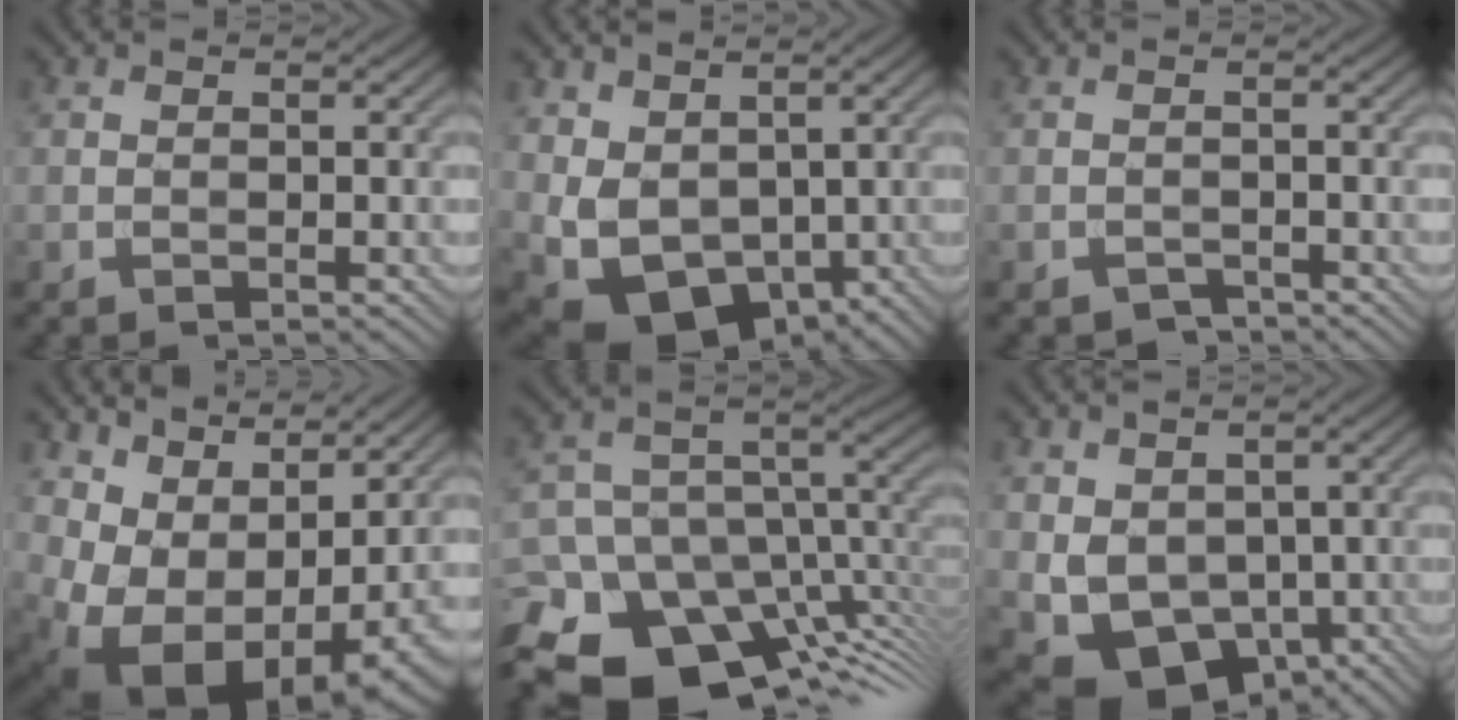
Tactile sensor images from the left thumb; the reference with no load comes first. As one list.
[{"total": 7.8, "force": [0.8, 5.5, 5.6], "torque": [-0.142, -0.019, 0.020]}, {"total": 1.5, "force": [-1.3, 0.7, 0.3], "torque": [-0.001, 0.000, -0.025]}, {"total": 13.1, "force": [2.4, 8.5, 9.7], "torque": [-0.181, -0.022, 0.074]}, {"total": 17.1, "force": [-10.0, 10.1, 9.6], "torque": [-0.204, -0.007, -0.144]}, {"total": 7.6, "force": [-0.4, 5.9, 4.7], "torque": [-0.118, -0.034, 0.000]}]